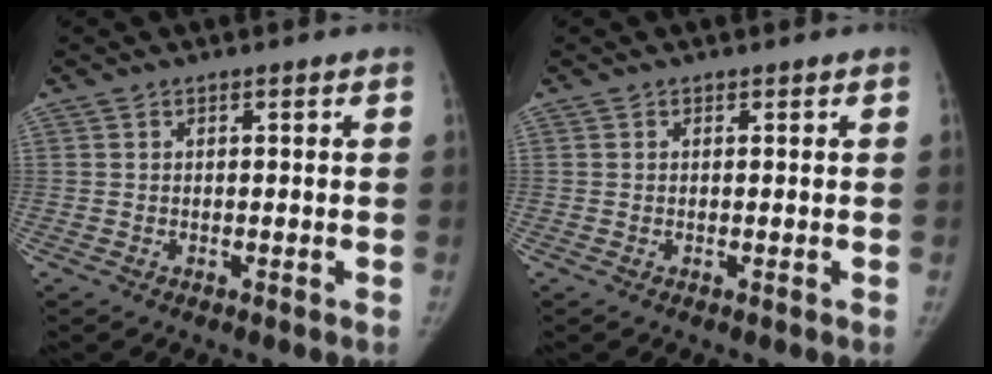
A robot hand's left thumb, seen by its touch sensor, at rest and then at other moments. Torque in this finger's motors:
{"motor_torque": [0.08, 0.00, 0.04, -0.05, 0.02]}